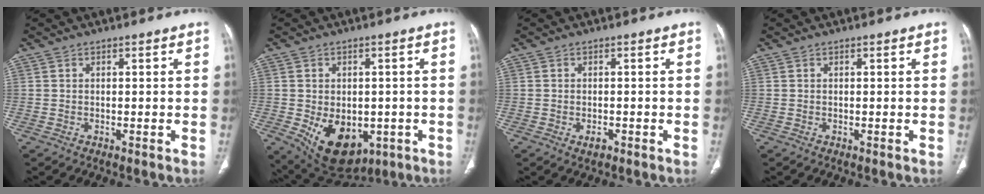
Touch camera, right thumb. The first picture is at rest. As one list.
[{"total": 13.3, "force": [-3.9, 9.0, 9.1], "torque": [-0.115, -0.004, -0.033]}, {"total": 1.8, "force": [-0.8, 1.0, 1.1], "torque": [-0.018, 0.002, -0.011]}, {"total": 0.0}]